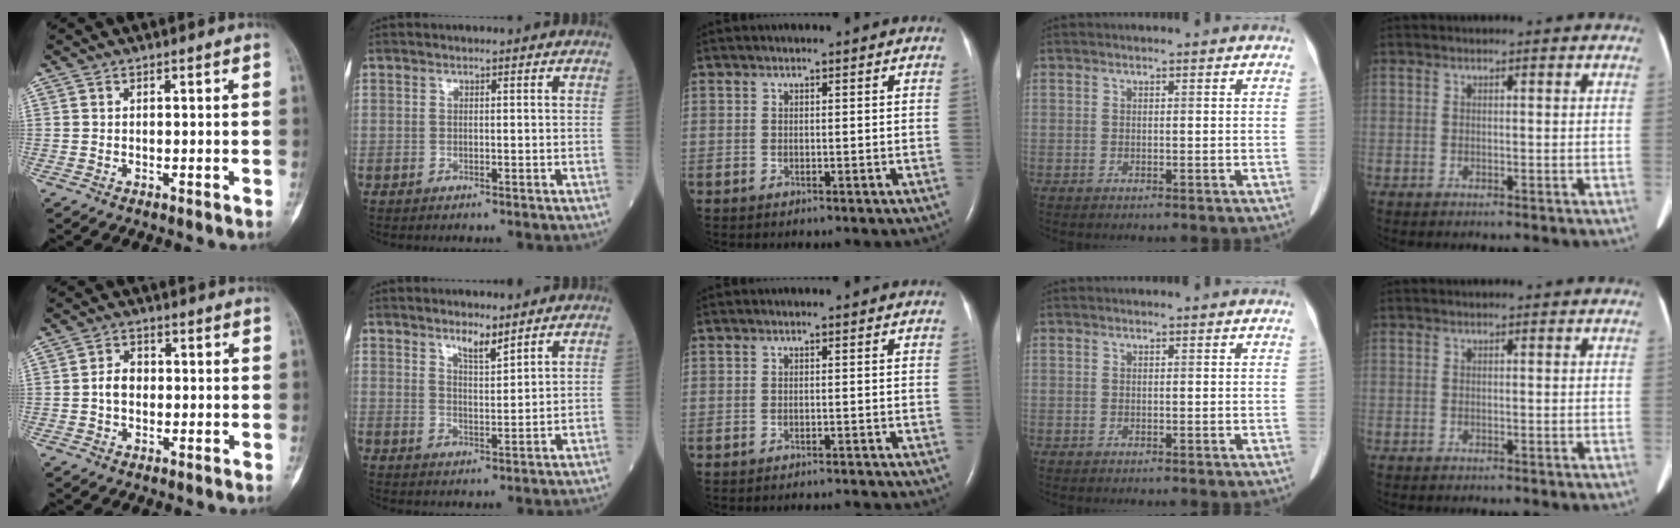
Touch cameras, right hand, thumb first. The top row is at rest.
{"thumb": {"total": 4.1, "force": [-0.1, 3.1, 2.7], "torque": [-0.041, 0.012, -0.008]}, "index": {"total": 3.7, "force": [3.0, 0.6, 2.1], "torque": [-0.039, -0.007, 0.055]}, "middle": {"total": 4.7, "force": [-4.7, 0.3, 0.5], "torque": [-0.007, -0.007, -0.055]}}